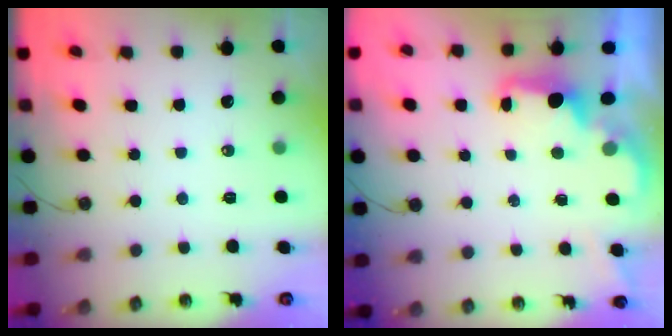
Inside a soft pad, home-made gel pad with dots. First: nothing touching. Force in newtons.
{"total": 2.0, "press": 1.9, "slide": 0.8}